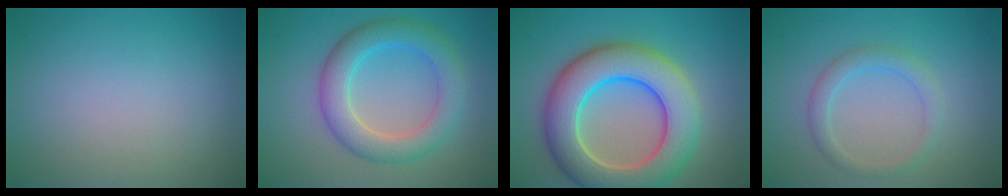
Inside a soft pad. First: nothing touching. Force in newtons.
{"total": 5.2, "press": 5.2, "slide": 0.1}
{"total": 10.3, "press": 10.3, "slide": 0.4}
{"total": 2.2, "press": 2.2, "slide": 0.0}